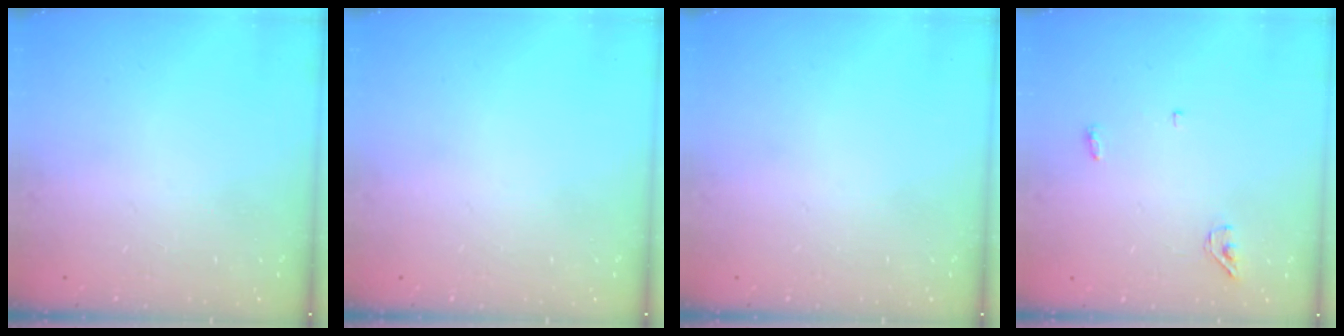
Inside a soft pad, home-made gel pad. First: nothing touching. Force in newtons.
{"total": 0.0}
{"total": 0.0}
{"total": 3.6, "press": 3.5, "slide": 0.9}